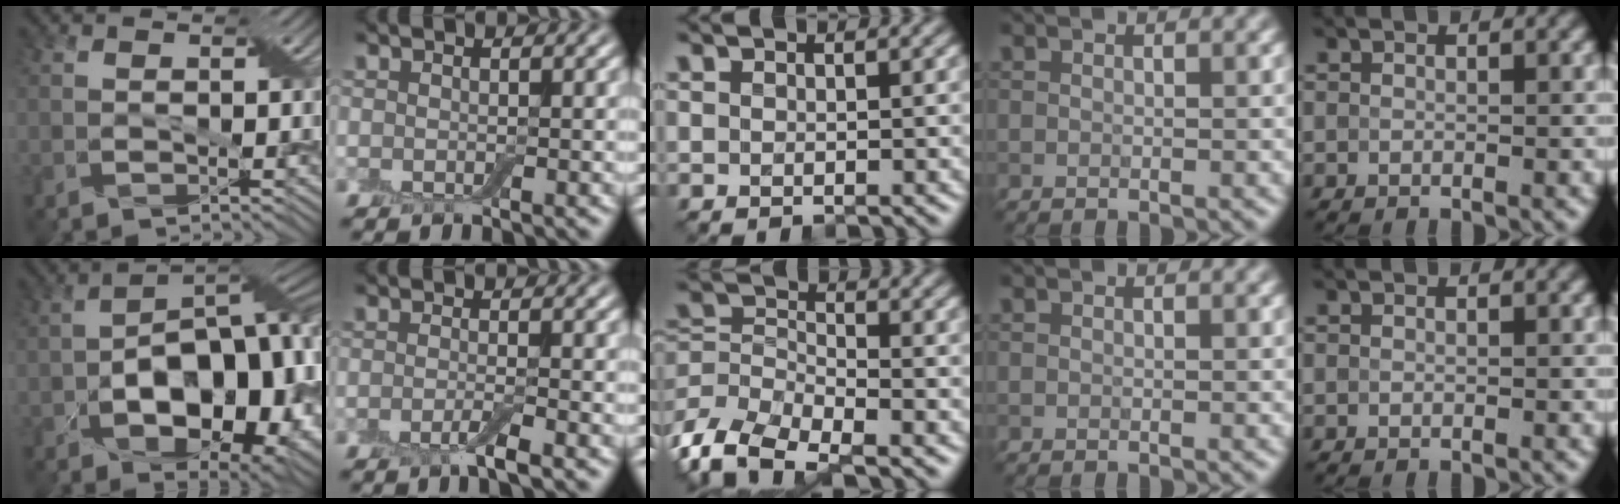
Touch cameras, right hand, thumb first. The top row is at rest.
{"thumb": {"total": 16.7, "force": [-3.6, 9.7, 13.1], "torque": [-0.166, -0.009, -0.048]}, "index": {"total": 2.1, "force": [-0.9, 0.4, 1.8], "torque": [-0.029, -0.002, -0.021]}, "middle": {"total": 6.5, "force": [-4.3, 3.2, 3.8], "torque": [-0.082, -0.009, -0.091]}}